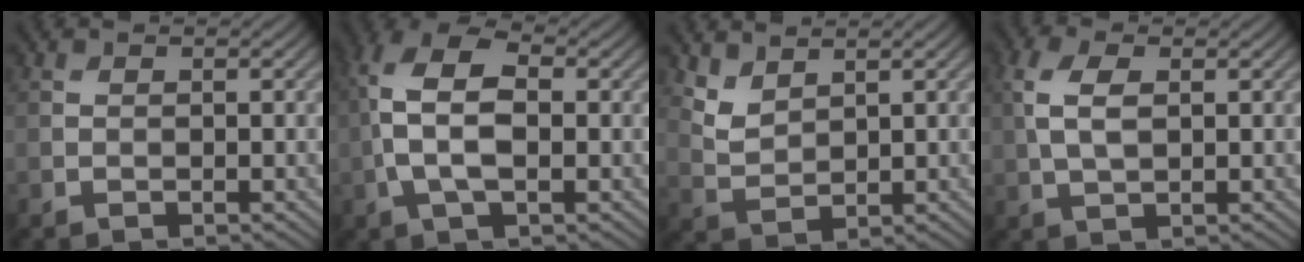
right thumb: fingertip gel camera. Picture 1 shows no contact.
{"total": 8.6, "force": [-0.2, 4.5, 7.3], "torque": [-0.166, 0.016, -0.014]}
{"total": 3.5, "force": [2.8, 1.6, 1.6], "torque": [-0.047, -0.006, 0.067]}
{"total": 4.8, "force": [0.9, 2.5, 4.0], "torque": [-0.100, 0.004, 0.018]}